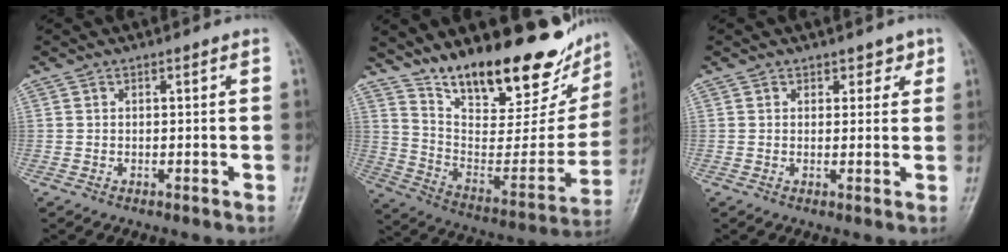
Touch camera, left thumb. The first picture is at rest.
{"total": 27.7, "force": [20.3, 9.8, 16.2], "torque": [-0.213, -0.096, 0.315]}
{"total": 2.4, "force": [1.5, 1.7, 0.8], "torque": [0.019, -0.006, 0.015]}